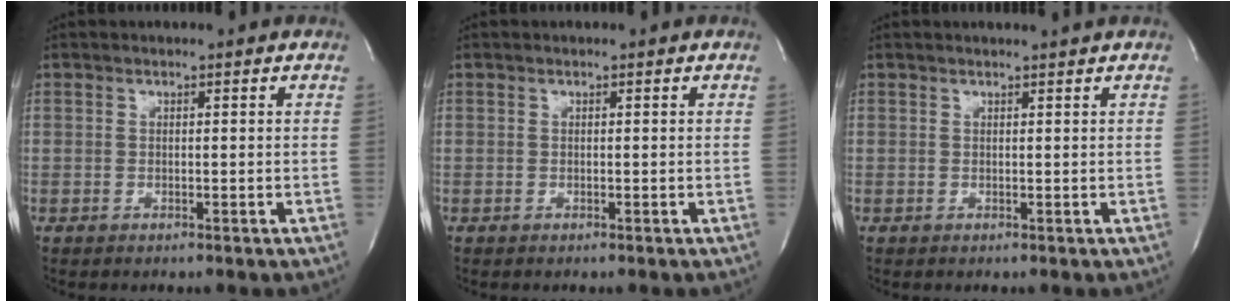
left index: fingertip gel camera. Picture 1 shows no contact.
{"total": 0.0}
{"total": 1.1, "force": [1.0, -0.4, 0.1], "torque": [-0.007, -0.007, 0.017]}